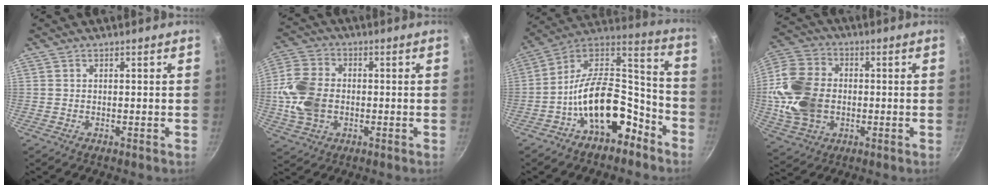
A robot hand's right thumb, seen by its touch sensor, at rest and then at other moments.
{"total": 12.0, "force": [-0.9, 8.8, 8.1], "torque": [-0.152, 0.010, -0.026]}
{"total": 18.8, "force": [-8.9, 10.2, 13.0], "torque": [-0.162, 0.100, -0.152]}
{"total": 16.6, "force": [-0.8, 12.6, 10.8], "torque": [-0.199, 0.014, -0.015]}